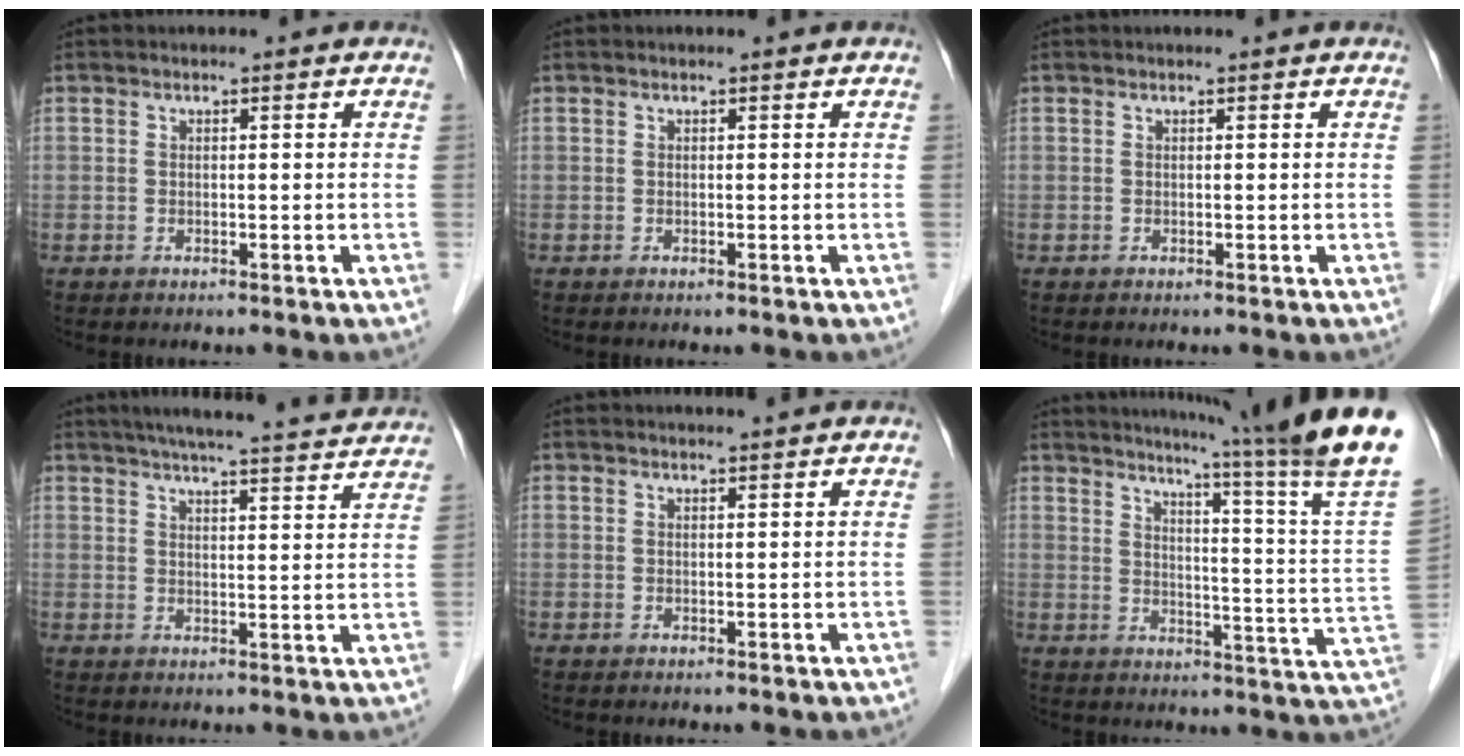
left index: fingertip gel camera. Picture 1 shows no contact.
{"total": 0.0}
{"total": 0.0}
{"total": 20.0, "force": [18.3, 0.8, 7.9], "torque": [-0.118, 0.006, 0.231]}
{"total": 2.8, "force": [2.6, -0.5, 0.7], "torque": [-0.011, 0.008, 0.033]}
{"total": 22.5, "force": [17.8, -3.5, 13.3], "torque": [-0.196, -0.081, 0.217]}